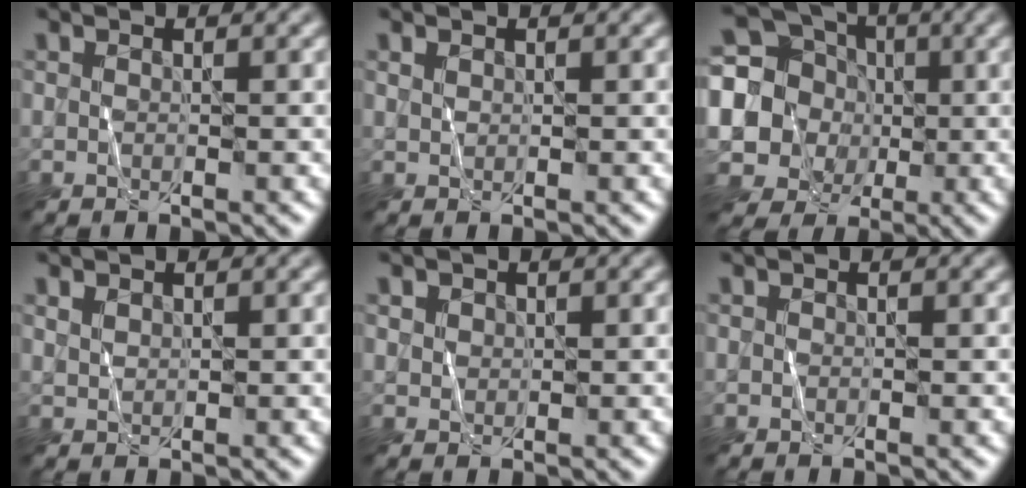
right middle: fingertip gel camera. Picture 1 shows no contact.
{"total": 0.6, "force": [0.5, 0.3, 0.2], "torque": [-0.005, 0.000, 0.012]}
{"total": 12.0, "force": [0.5, 11.3, 3.9], "torque": [-0.136, 0.026, -0.013]}
{"total": 0.9, "force": [0.7, 0.5, 0.3], "torque": [-0.008, 0.000, 0.017]}
{"total": 1.3, "force": [0.9, 1.0, 0.3], "torque": [-0.007, -0.005, 0.022]}
{"total": 0.0}